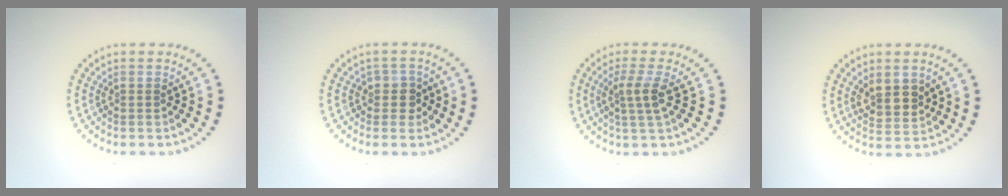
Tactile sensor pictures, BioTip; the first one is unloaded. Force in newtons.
{"total": 1.9, "press": 1.6, "slide": 1.1}
{"total": 2.5, "press": 1.9, "slide": 1.6}
{"total": 2.8, "press": 2.6, "slide": 1.1}